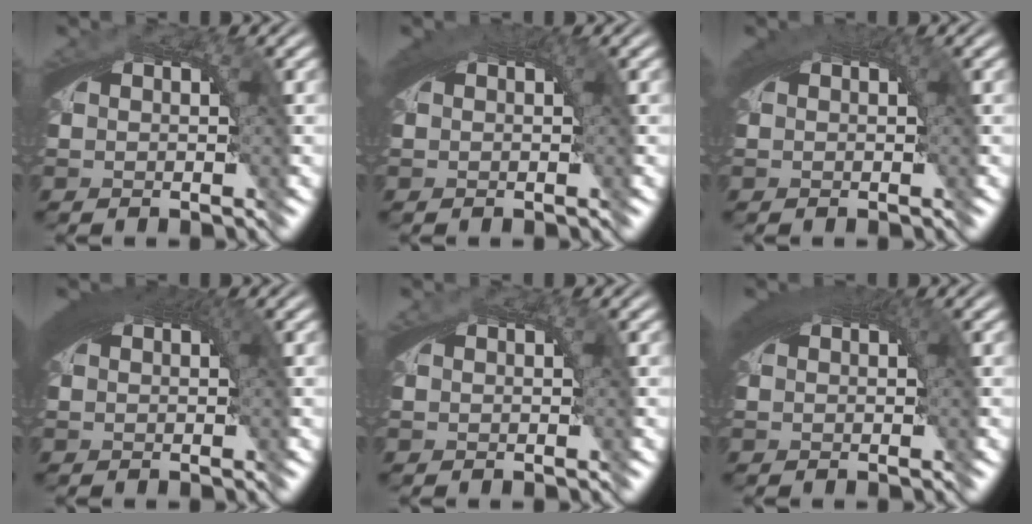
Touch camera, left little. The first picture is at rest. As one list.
[{"total": 2.3, "force": [0.9, 0.5, 2.1], "torque": [-0.026, 0.008, 0.014]}, {"total": 2.2, "force": [0.9, 0.4, 1.9], "torque": [-0.025, 0.007, 0.015]}, {"total": 4.7, "force": [1.5, 1.6, 4.1], "torque": [-0.054, 0.017, 0.018]}, {"total": 0.5, "force": [-0.2, -0.2, -0.4], "torque": [0.007, -0.001, -0.003]}, {"total": 3.4, "force": [1.2, 0.9, 3.0], "torque": [-0.036, 0.012, 0.016]}]